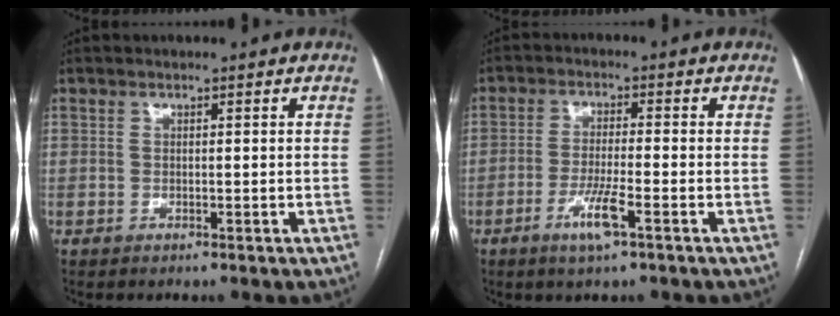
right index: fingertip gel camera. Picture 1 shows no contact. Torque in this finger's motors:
{"motor_torque": [0.82, -0.47, 0.17, 0.09]}